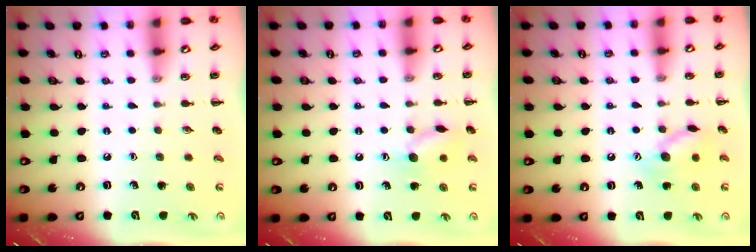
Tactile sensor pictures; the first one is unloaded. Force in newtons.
{"total": 9.1, "press": 9.1, "slide": 0.4}
{"total": 10.7, "press": 10.7, "slide": 0.6}